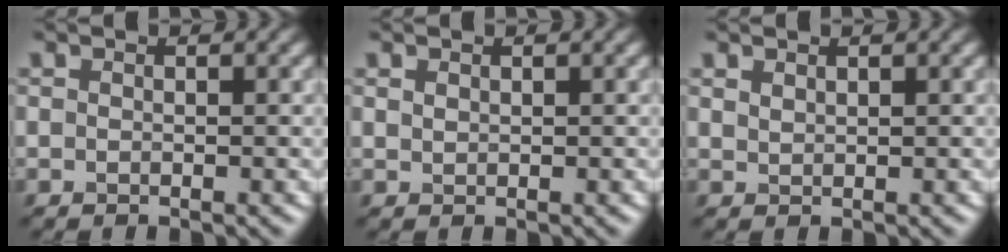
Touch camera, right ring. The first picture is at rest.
{"total": 0.6, "force": [0.4, 0.4, 0.2], "torque": [-0.007, -0.001, 0.010]}
{"total": 0.8, "force": [0.7, 0.3, 0.3], "torque": [-0.009, -0.001, 0.018]}